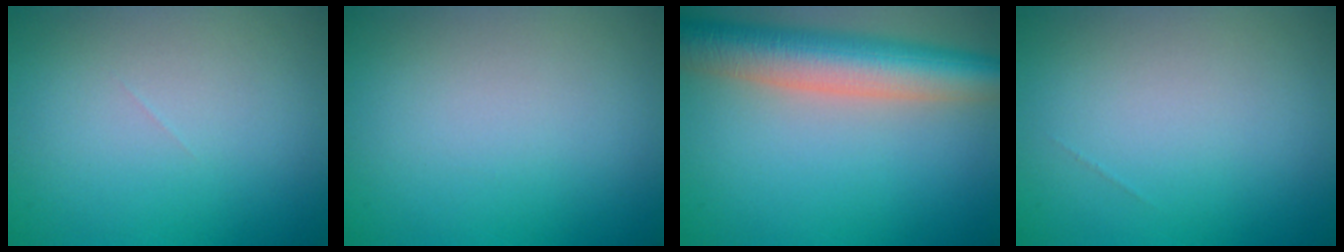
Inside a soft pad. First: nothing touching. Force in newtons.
{"total": 0.0}
{"total": 9.1, "press": 9.1, "slide": 0.5}
{"total": 0.0}